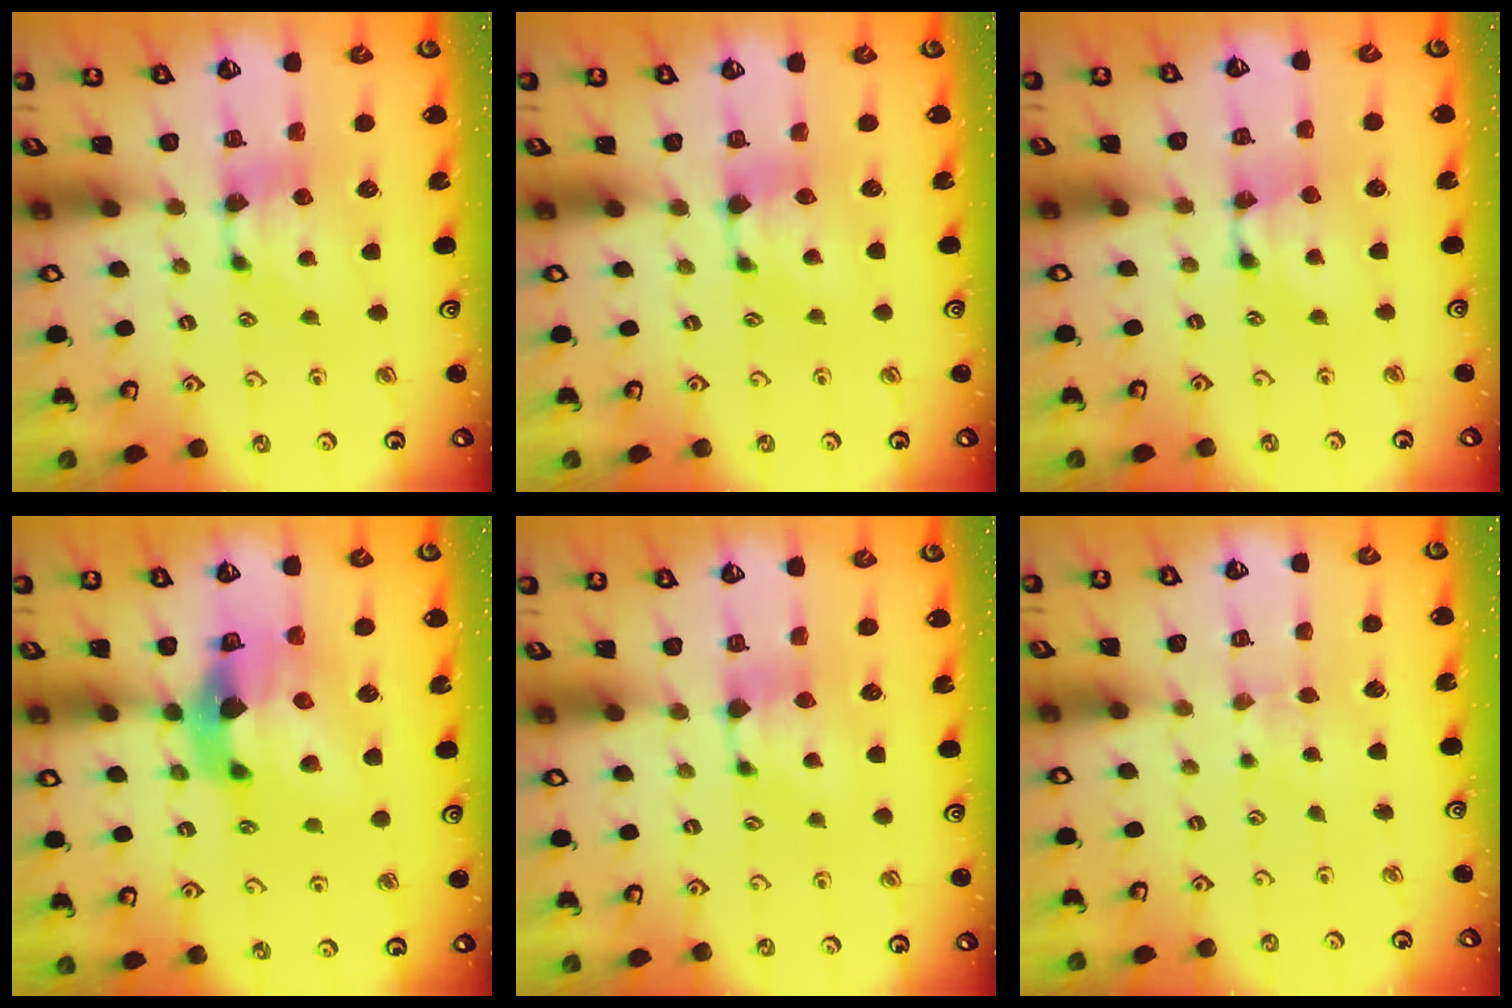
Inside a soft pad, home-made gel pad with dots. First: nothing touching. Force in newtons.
{"total": 0.8, "press": 0.5, "slide": 0.6}
{"total": 1.7, "press": 1.7, "slide": 0.1}
{"total": 9.5, "press": 9.2, "slide": 2.6}
{"total": 0.8, "press": 0.3, "slide": 0.7}
{"total": 1.2, "press": 1.2, "slide": 0.1}